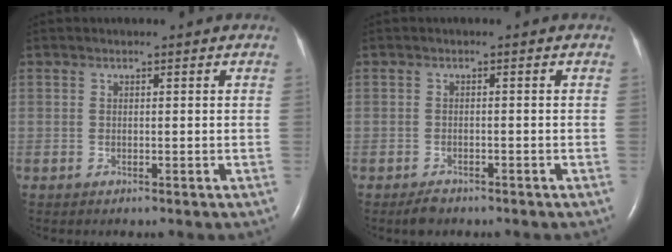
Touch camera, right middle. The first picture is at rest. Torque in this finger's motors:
{"motor_torque": [0.26, -0.12, -0.02, 0.00]}